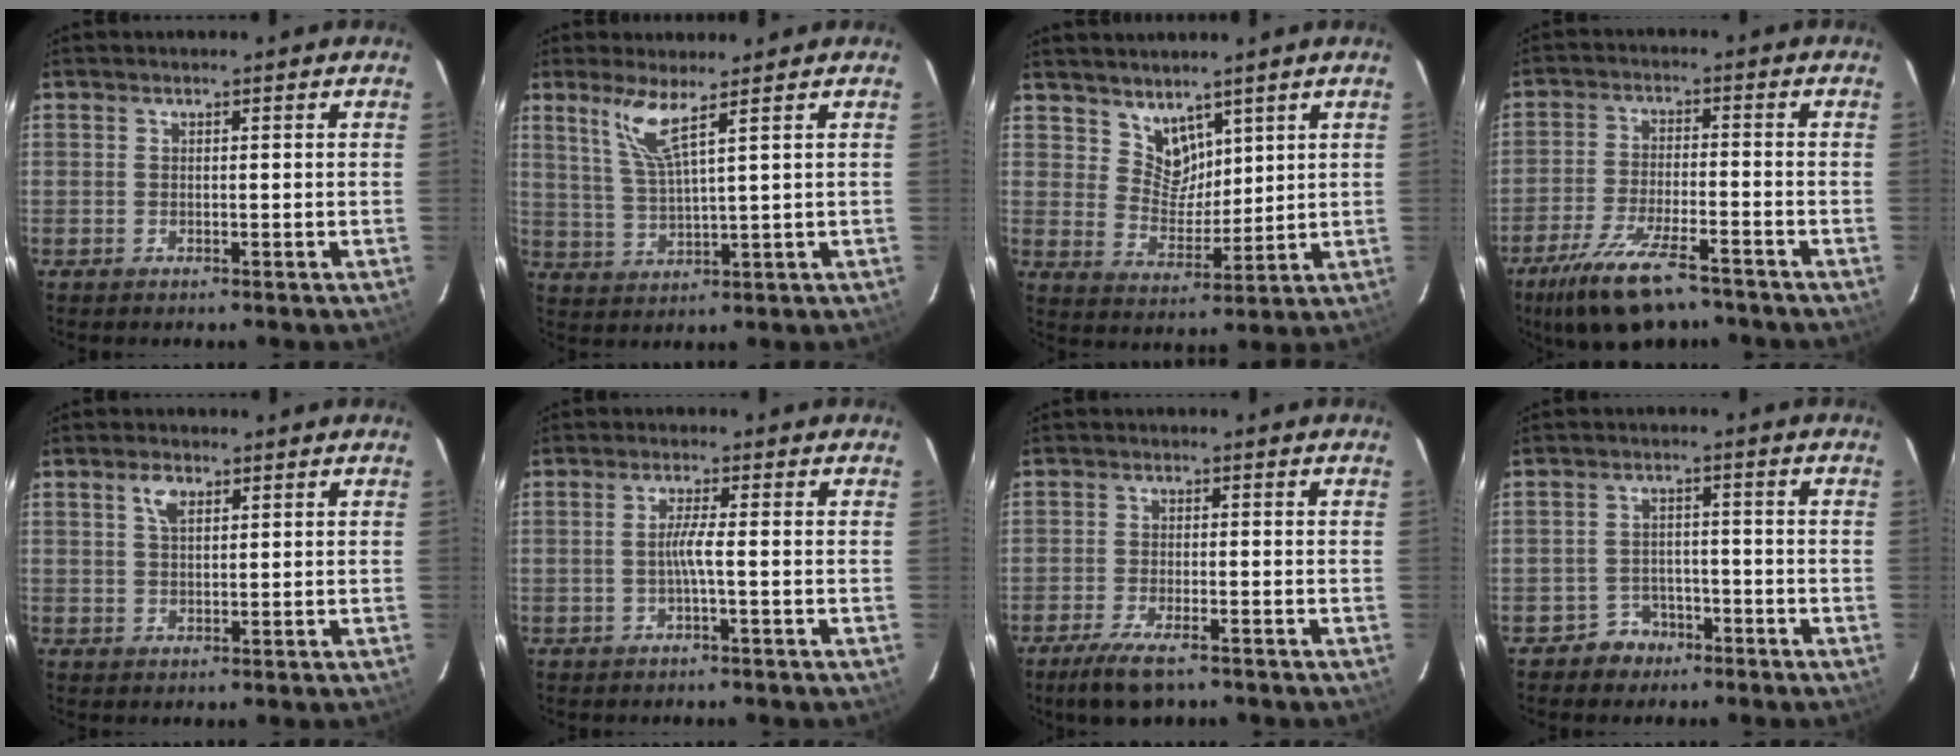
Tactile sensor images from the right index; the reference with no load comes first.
{"total": 5.9, "force": [3.8, -0.3, 4.5], "torque": [-0.095, -0.007, 0.085]}
{"total": 6.2, "force": [4.7, 3.8, 1.5], "torque": [-0.014, 0.000, 0.096]}
{"total": 13.1, "force": [-9.6, 3.9, 8.0], "torque": [-0.178, -0.027, -0.167]}
{"total": 3.0, "force": [1.6, 1.5, 2.0], "torque": [-0.039, 0.006, 0.030]}
{"total": 2.5, "force": [-0.8, -0.7, 2.3], "torque": [-0.047, -0.002, -0.014]}
{"total": 7.0, "force": [-5.2, 1.7, 4.3], "torque": [-0.107, -0.018, -0.094]}
{"total": 4.6, "force": [-3.2, 3.3, 0.0], "torque": [-0.010, 0.018, -0.047]}